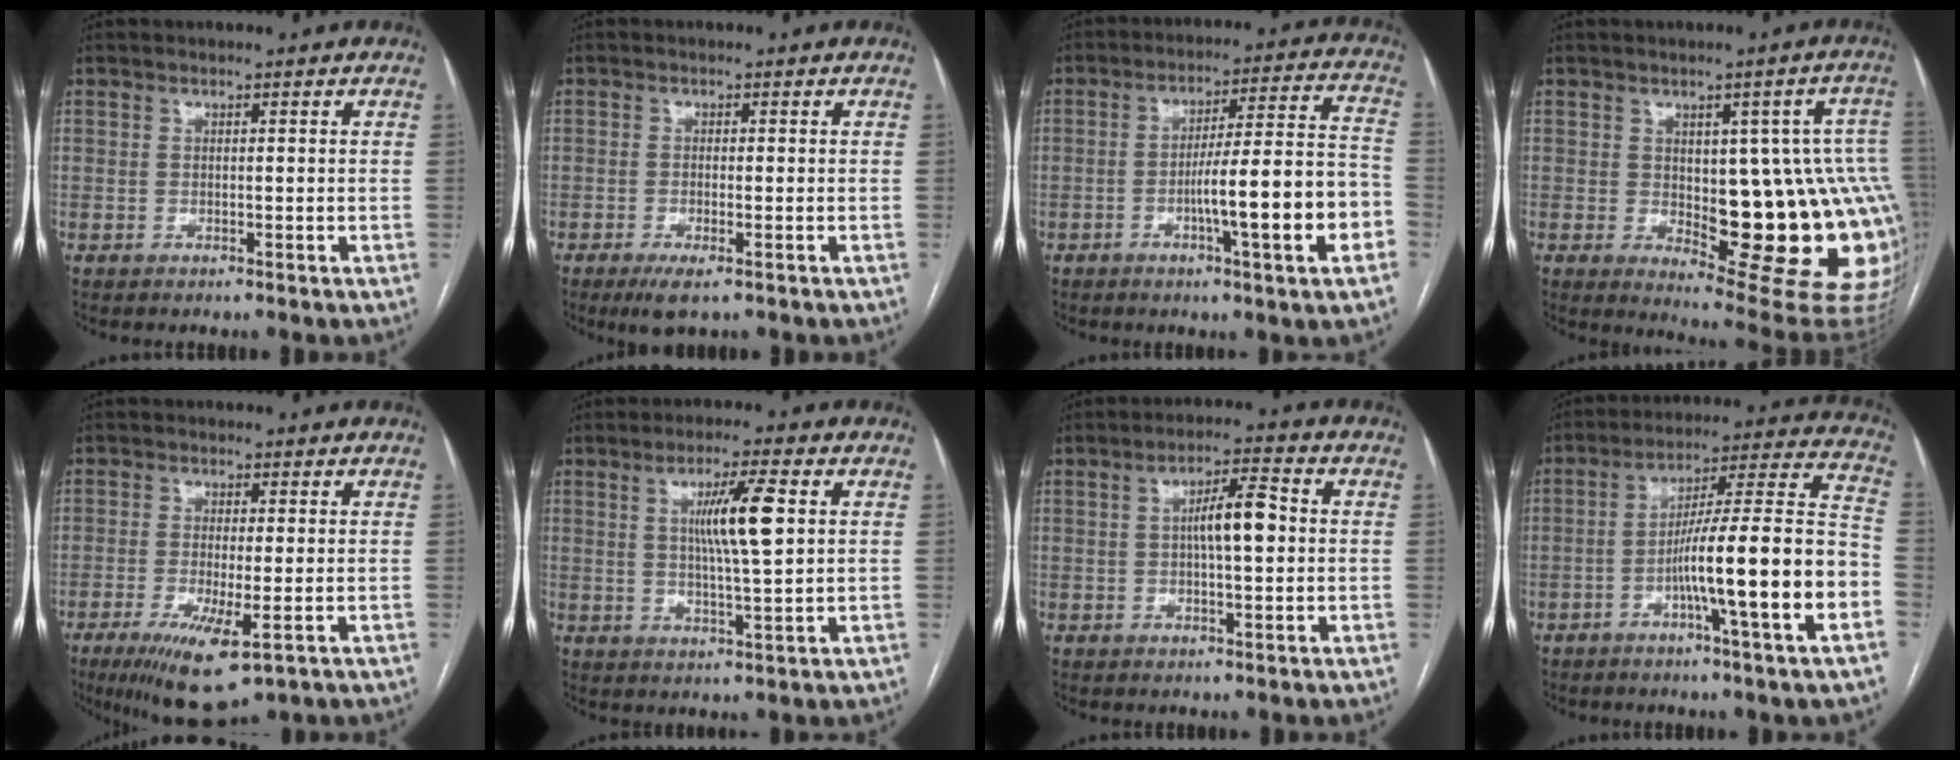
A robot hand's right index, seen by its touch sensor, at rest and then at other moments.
{"total": 3.5, "force": [-2.1, 0.7, 2.7], "torque": [-0.048, -0.009, -0.033]}
{"total": 14.4, "force": [-4.6, 0.4, 13.7], "torque": [-0.206, 0.012, -0.067]}
{"total": 19.6, "force": [-1.5, 6.6, 18.4], "torque": [-0.143, 0.016, 0.005]}
{"total": 9.2, "force": [-4.1, 2.0, 8.0], "torque": [-0.139, -0.027, -0.063]}
{"total": 8.1, "force": [2.0, 0.3, 7.9], "torque": [-0.139, -0.002, 0.033]}
{"total": 6.5, "force": [0.5, 1.4, 6.4], "torque": [-0.110, 0.013, 0.005]}
{"total": 17.8, "force": [-5.8, -0.5, 16.9], "torque": [-0.248, 0.012, -0.093]}